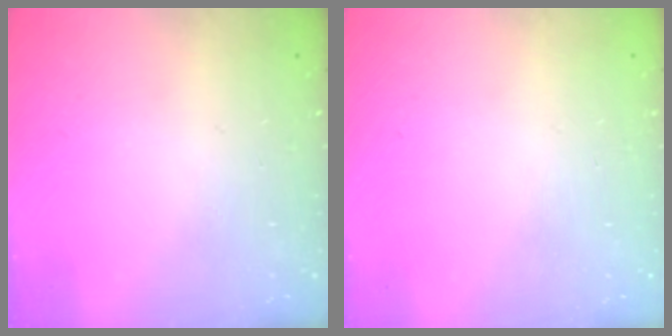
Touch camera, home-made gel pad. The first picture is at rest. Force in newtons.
{"total": 0.0}